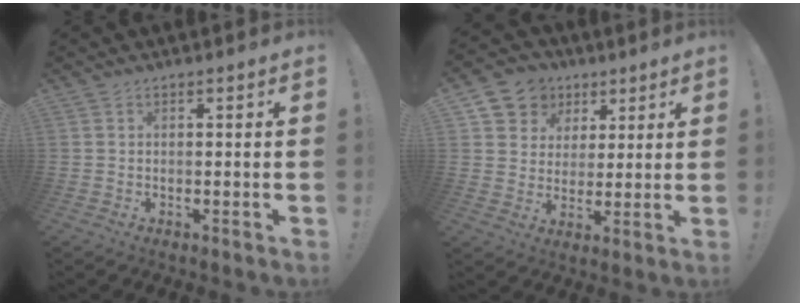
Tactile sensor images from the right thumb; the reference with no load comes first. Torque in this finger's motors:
{"motor_torque": [1.11, 1.09, 0.48, 0.26, -0.01]}